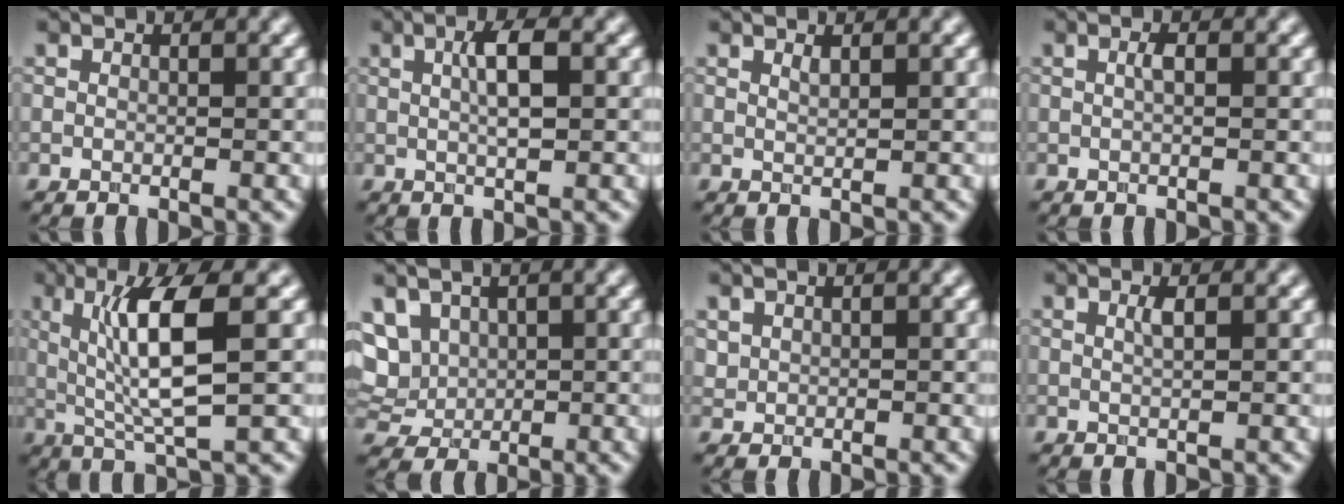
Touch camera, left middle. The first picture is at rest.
{"total": 3.2, "force": [0.6, 0.7, 3.1], "torque": [-0.055, 0.007, 0.012]}
{"total": 0.6, "force": [0.4, 0.2, 0.5], "torque": [-0.006, -0.002, 0.010]}
{"total": 0.9, "force": [0.0, 0.1, 0.9], "torque": [-0.019, 0.004, 0.002]}
{"total": 6.9, "force": [1.0, 1.3, 6.7], "torque": [-0.124, -0.002, 0.024]}
{"total": 5.9, "force": [2.1, 4.5, 3.3], "torque": [-0.086, 0.017, 0.043]}
{"total": 0.7, "force": [0.4, 0.6, 0.1], "torque": [-0.005, -0.002, 0.017]}
{"total": 1.1, "force": [0.3, 0.3, 1.0], "torque": [-0.019, 0.001, 0.005]}